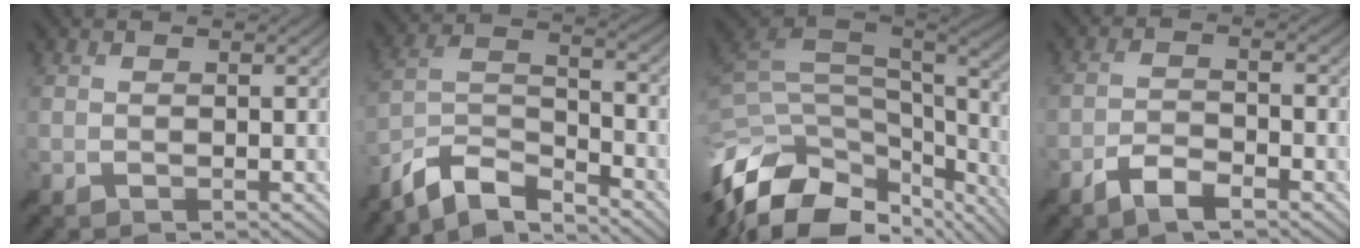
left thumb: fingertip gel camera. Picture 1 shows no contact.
{"total": 8.8, "force": [-7.7, 2.2, 3.6], "torque": [-0.073, 0.001, -0.163]}
{"total": 15.7, "force": [-7.8, 8.2, 10.9], "torque": [-0.278, -0.018, -0.116]}
{"total": 4.0, "force": [-2.9, 1.2, 2.4], "torque": [-0.052, 0.000, -0.063]}